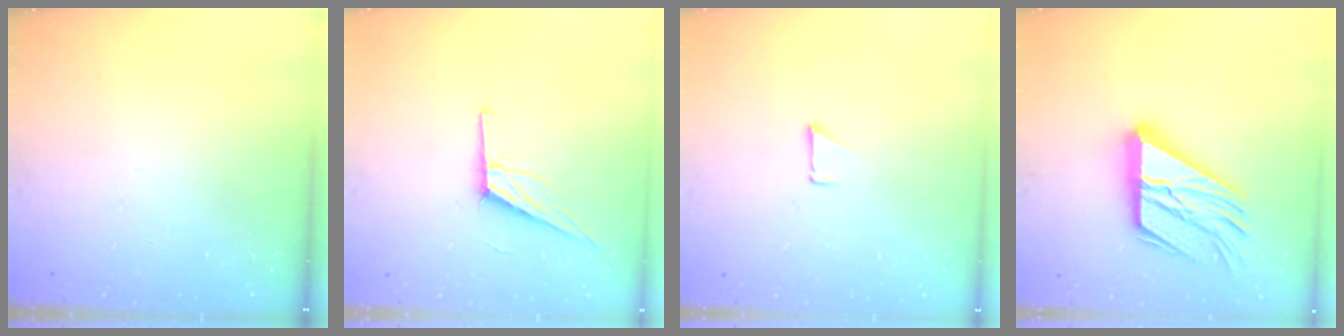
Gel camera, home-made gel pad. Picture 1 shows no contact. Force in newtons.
{"total": 10.8, "press": 10.4, "slide": 2.7}
{"total": 0.9, "press": 0.8, "slide": 0.1}
{"total": 21.7, "press": 21.6, "slide": 2.2}